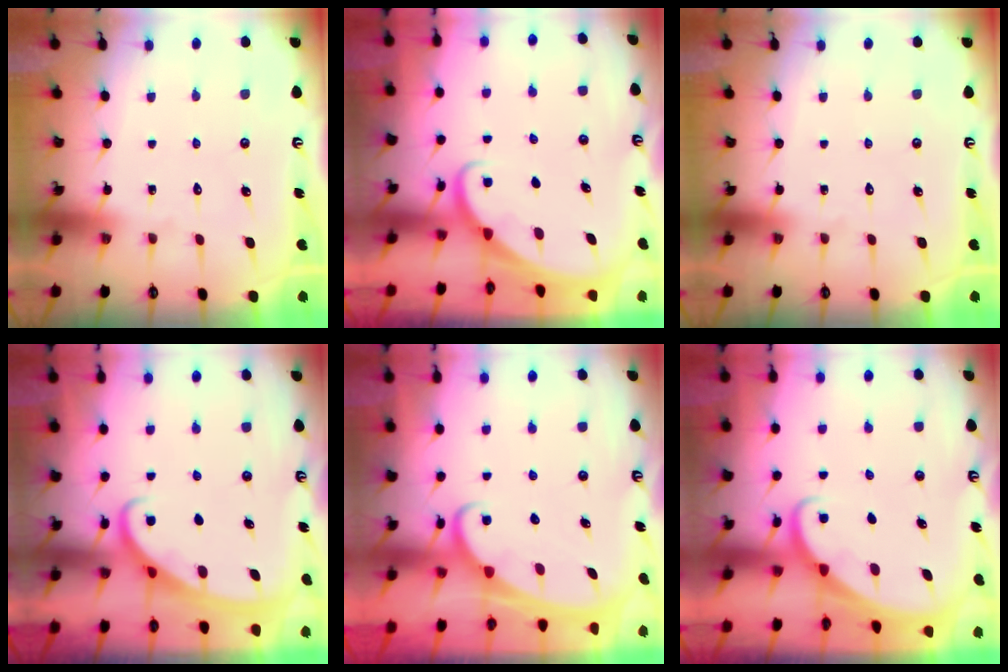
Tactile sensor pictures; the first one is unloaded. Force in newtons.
{"total": 1.6, "press": 1.6, "slide": 0.0}
{"total": 0.0}
{"total": 2.6, "press": 2.5, "slide": 0.4}
{"total": 2.4, "press": 2.3, "slide": 0.4}
{"total": 1.7, "press": 1.7, "slide": 0.1}